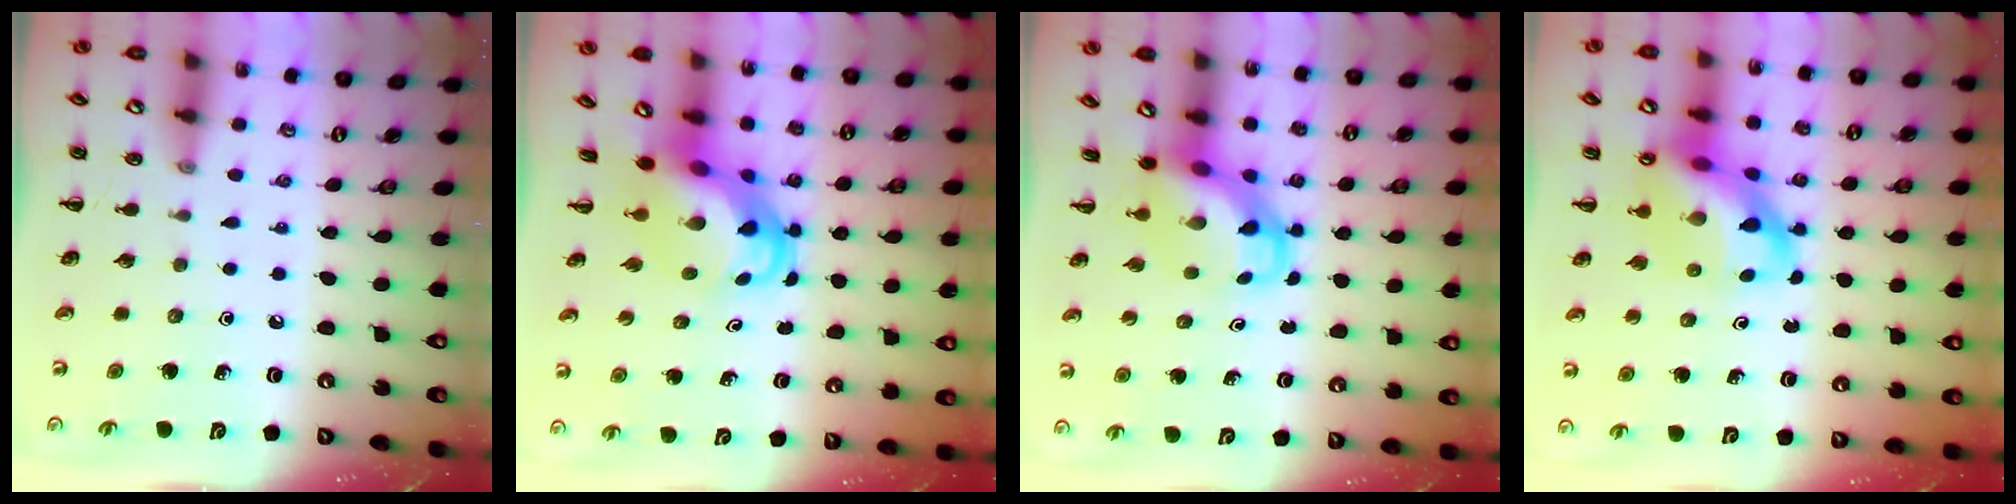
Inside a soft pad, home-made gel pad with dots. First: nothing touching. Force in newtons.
{"total": 5.7, "press": 5.4, "slide": 1.8}
{"total": 5.0, "press": 4.9, "slide": 0.5}
{"total": 13.8, "press": 13.3, "slide": 3.7}